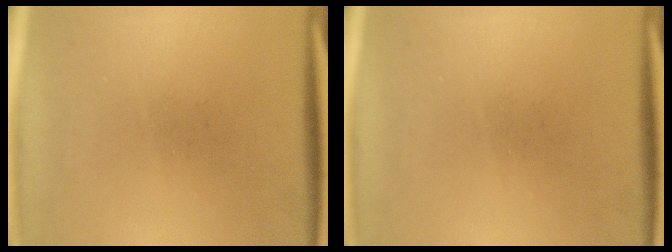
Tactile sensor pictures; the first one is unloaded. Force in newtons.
{"total": 0.0}